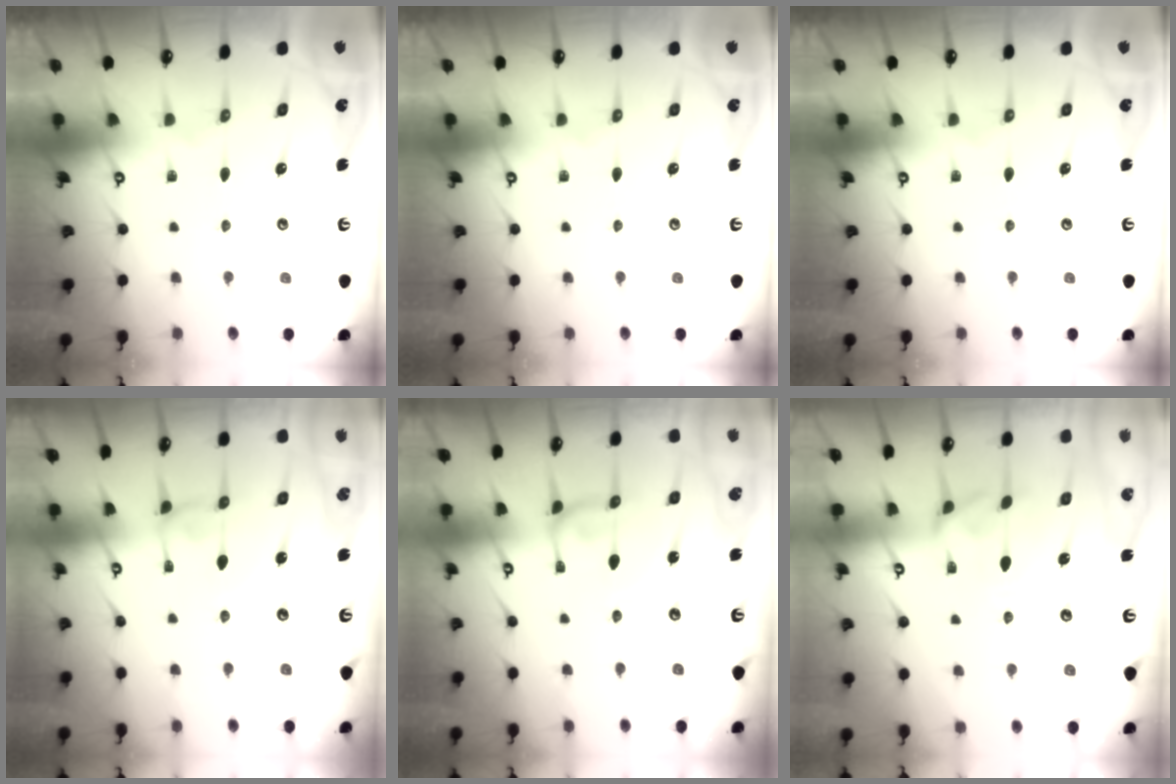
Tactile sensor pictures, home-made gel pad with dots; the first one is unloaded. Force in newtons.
{"total": 0.0}
{"total": 0.0}
{"total": 1.7, "press": 1.7, "slide": 0.1}
{"total": 1.6, "press": 1.5, "slide": 0.1}
{"total": 1.7, "press": 1.4, "slide": 0.9}